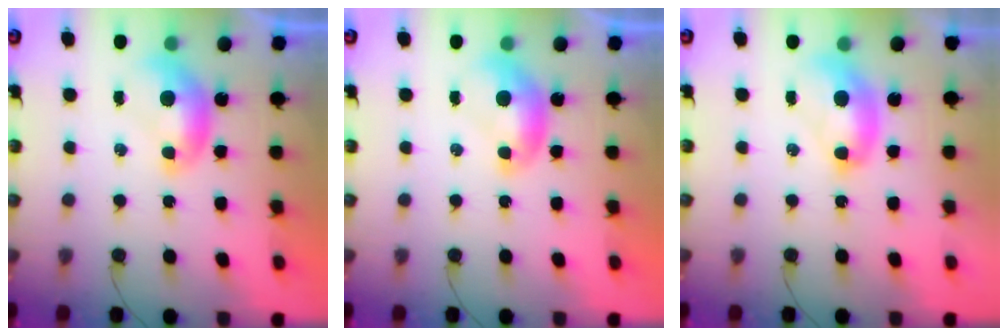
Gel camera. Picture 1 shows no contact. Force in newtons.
{"total": 0.0}
{"total": 2.7, "press": 2.7, "slide": 0.1}